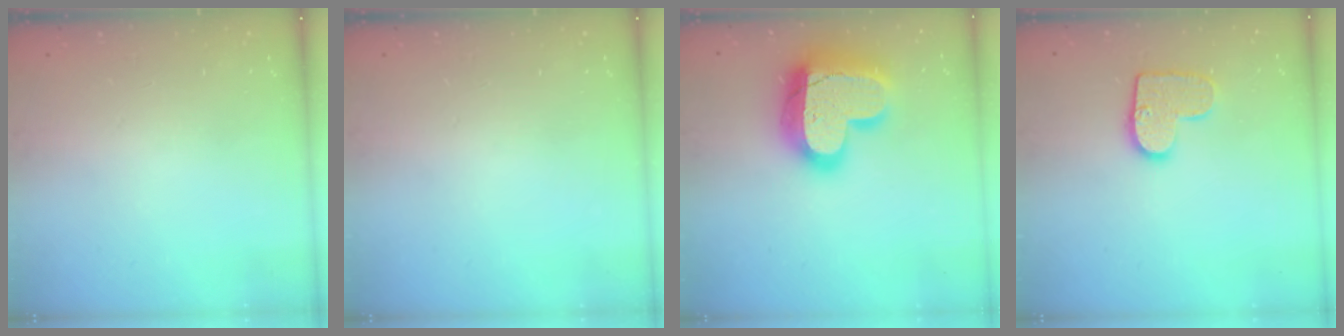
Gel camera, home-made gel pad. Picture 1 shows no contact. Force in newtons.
{"total": 0.0}
{"total": 23.3, "press": 23.2, "slide": 1.9}
{"total": 10.7, "press": 10.7, "slide": 0.6}